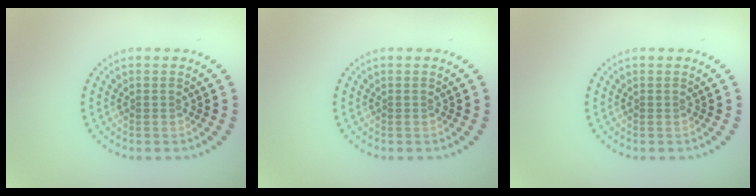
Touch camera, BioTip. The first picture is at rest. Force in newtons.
{"total": 0.0}
{"total": 0.0}